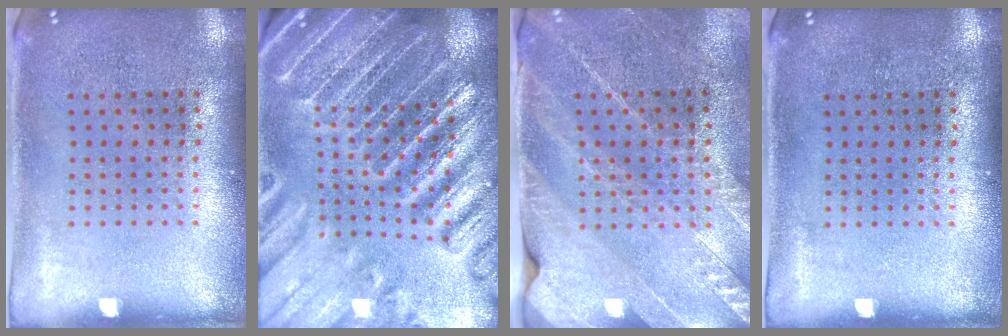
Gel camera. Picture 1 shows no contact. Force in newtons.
{"total": 4.8, "press": 4.4, "slide": 2.1}
{"total": 2.6, "press": 2.6, "slide": 0.0}
{"total": 0.0}